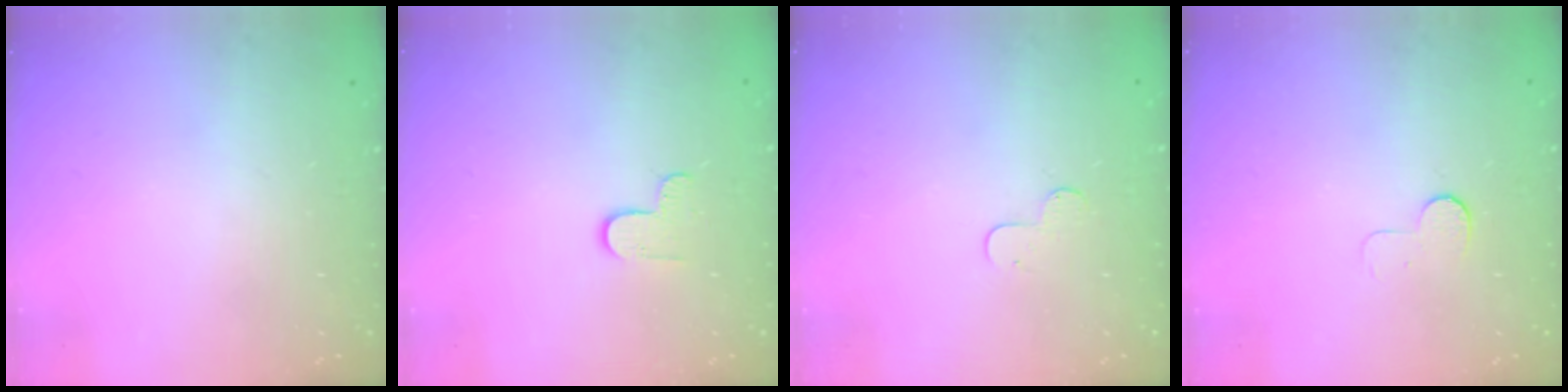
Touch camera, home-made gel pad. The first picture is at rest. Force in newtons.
{"total": 4.7, "press": 4.7, "slide": 0.4}
{"total": 3.7, "press": 3.7, "slide": 0.3}
{"total": 5.7, "press": 5.6, "slide": 0.6}